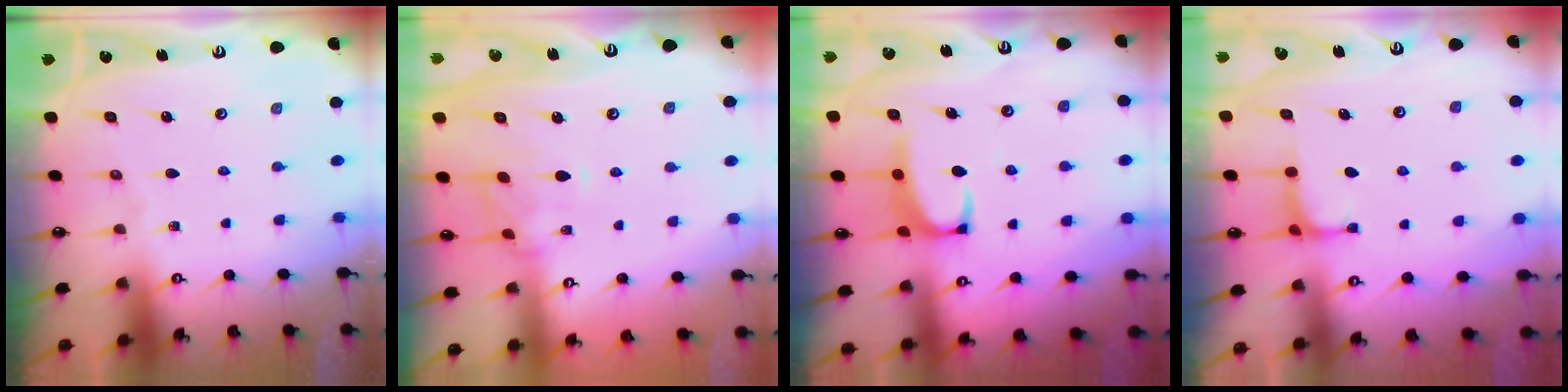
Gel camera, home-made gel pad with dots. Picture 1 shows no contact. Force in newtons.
{"total": 2.4, "press": 2.2, "slide": 1.2}
{"total": 2.5, "press": 2.4, "slide": 0.7}
{"total": 2.6, "press": 2.6, "slide": 0.2}